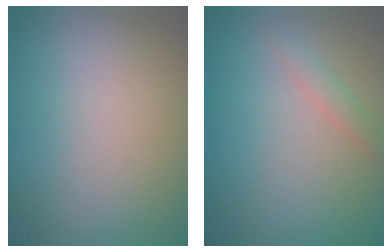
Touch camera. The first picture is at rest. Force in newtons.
{"total": 1.2, "press": 1.2, "slide": 0.1}